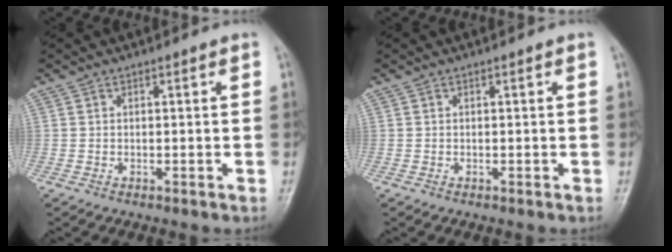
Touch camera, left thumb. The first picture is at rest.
{"total": 0.0}